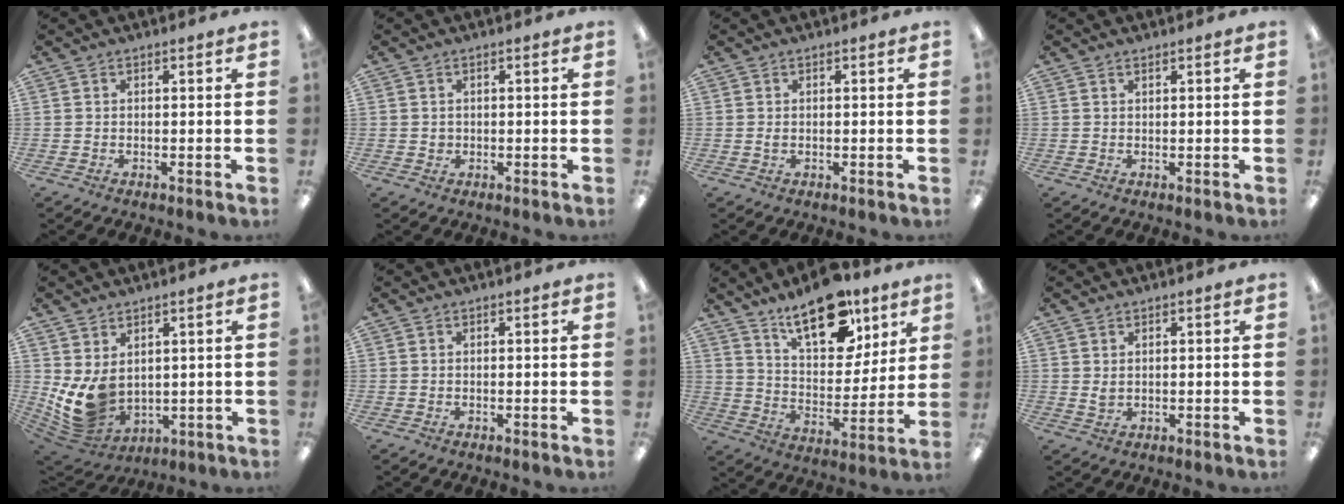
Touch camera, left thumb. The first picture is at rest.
{"total": 1.1, "force": [0.3, 1.0, 0.4], "torque": [-0.009, 0.005, 0.004]}
{"total": 0.9, "force": [0.2, 0.5, 0.7], "torque": [-0.015, 0.002, 0.002]}
{"total": 0.8, "force": [0.7, 0.1, 0.4], "torque": [-0.008, 0.000, 0.013]}
{"total": 9.2, "force": [2.1, 6.8, 5.8], "torque": [-0.134, -0.028, 0.047]}
{"total": 0.0}
{"total": 18.5, "force": [12.7, 8.6, 10.3], "torque": [-0.153, -0.072, 0.217]}
{"total": 1.7, "force": [0.8, 1.0, 1.1], "torque": [-0.024, 0.001, 0.015]}